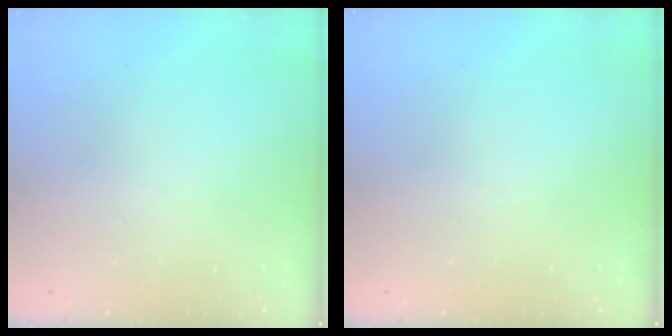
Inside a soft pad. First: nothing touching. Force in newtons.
{"total": 0.0}